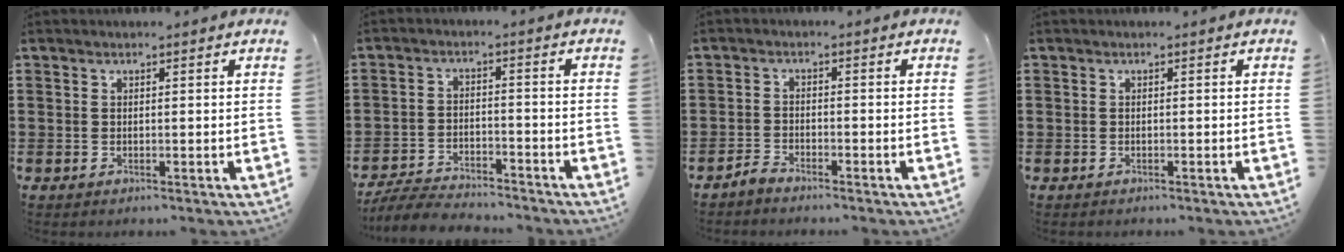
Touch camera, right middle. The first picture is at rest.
{"total": 5.2, "force": [-5.1, 0.4, 1.0], "torque": [-0.028, 0.001, -0.104]}
{"total": 2.2, "force": [-2.2, 0.0, 0.3], "torque": [-0.019, -0.001, -0.047]}
{"total": 0.5, "force": [-0.4, 0.2, 0.0], "torque": [0.000, 0.000, -0.009]}